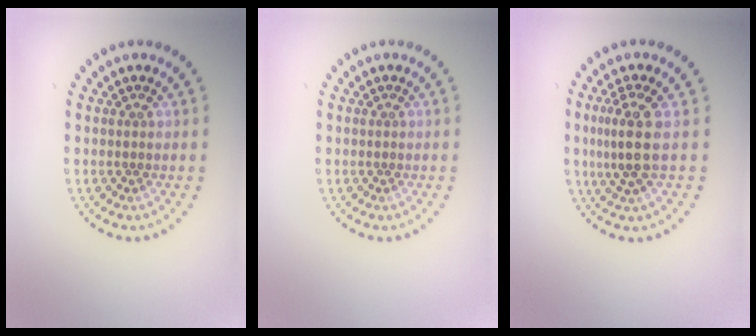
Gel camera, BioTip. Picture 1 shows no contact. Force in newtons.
{"total": 0.0}
{"total": 3.4, "press": 2.9, "slide": 1.7}